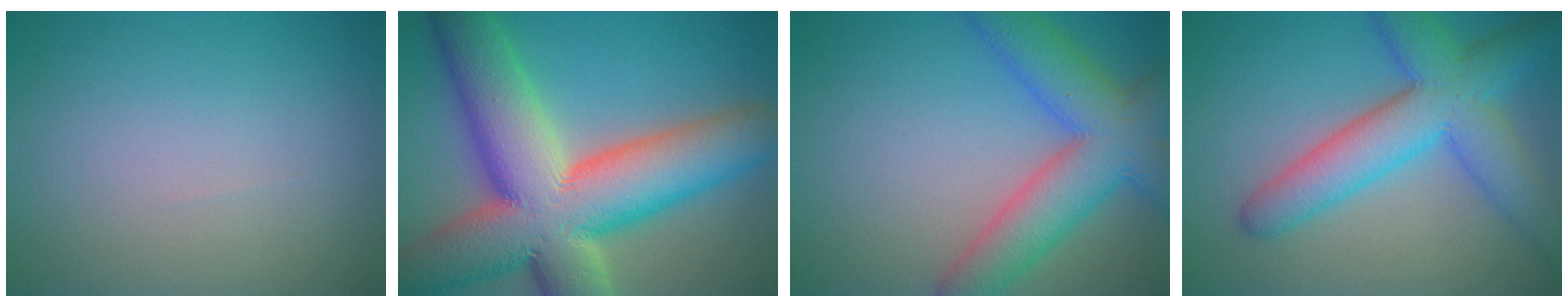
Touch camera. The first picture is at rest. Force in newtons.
{"total": 16.9, "press": 16.8, "slide": 1.4}
{"total": 8.3, "press": 8.3, "slide": 0.4}
{"total": 7.9, "press": 7.9, "slide": 0.3}